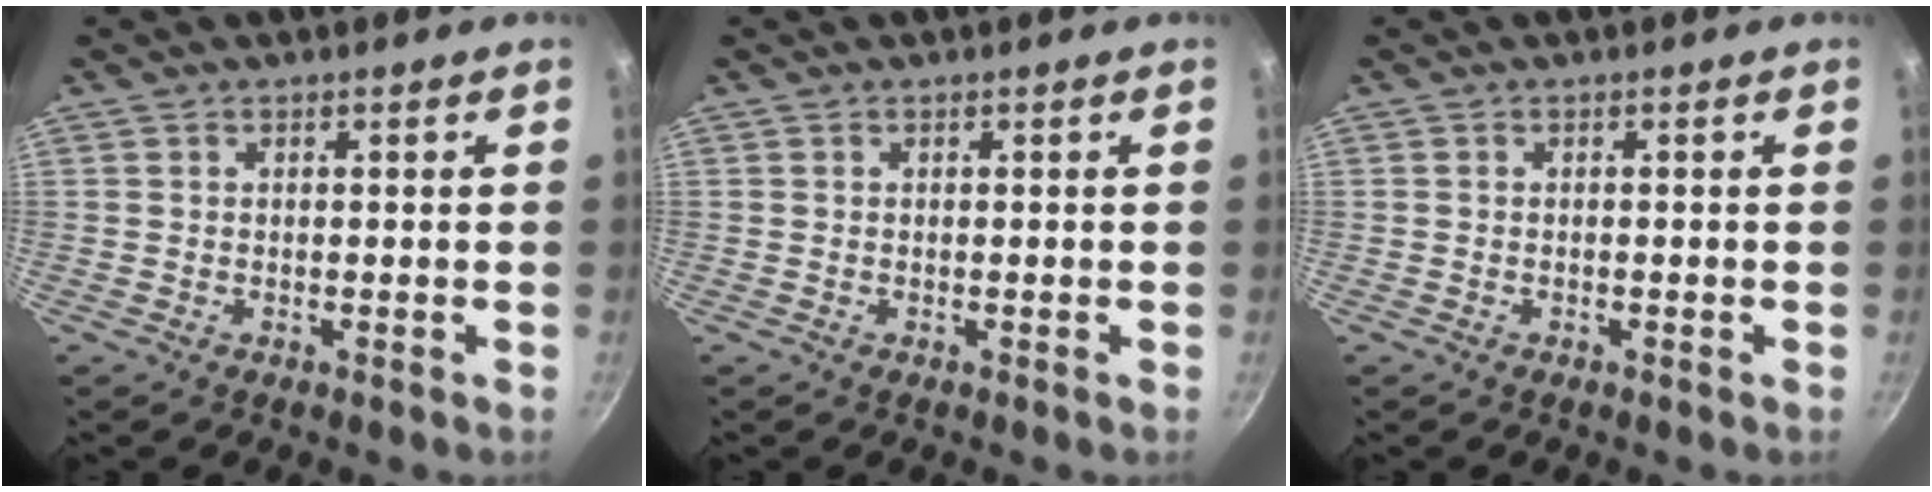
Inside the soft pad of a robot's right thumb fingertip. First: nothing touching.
{"total": 0.0}
{"total": 0.0}